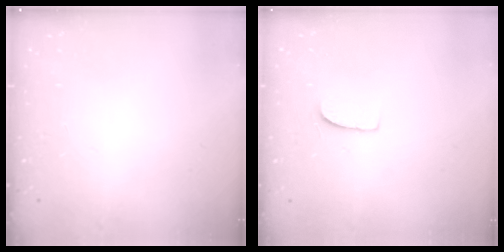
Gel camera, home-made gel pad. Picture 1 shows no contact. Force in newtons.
{"total": 5.7, "press": 5.6, "slide": 0.5}